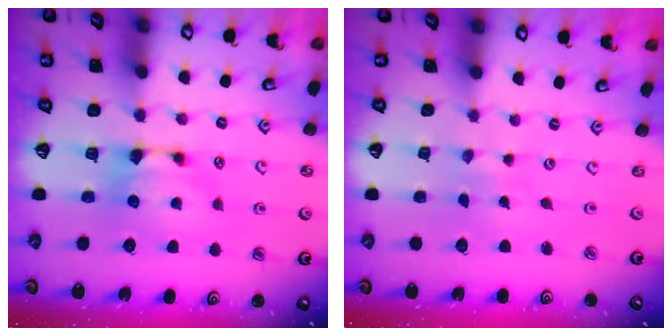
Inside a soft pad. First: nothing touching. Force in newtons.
{"total": 6.0, "press": 6.0, "slide": 0.3}